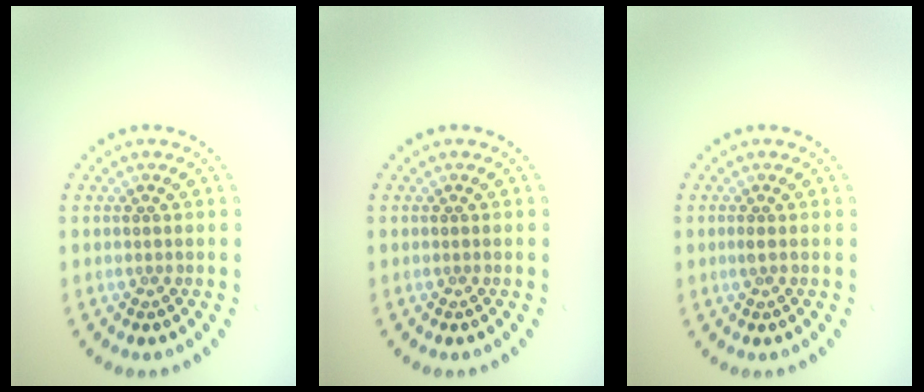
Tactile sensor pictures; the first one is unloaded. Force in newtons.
{"total": 0.0}
{"total": 0.5, "press": 0.4, "slide": 0.3}